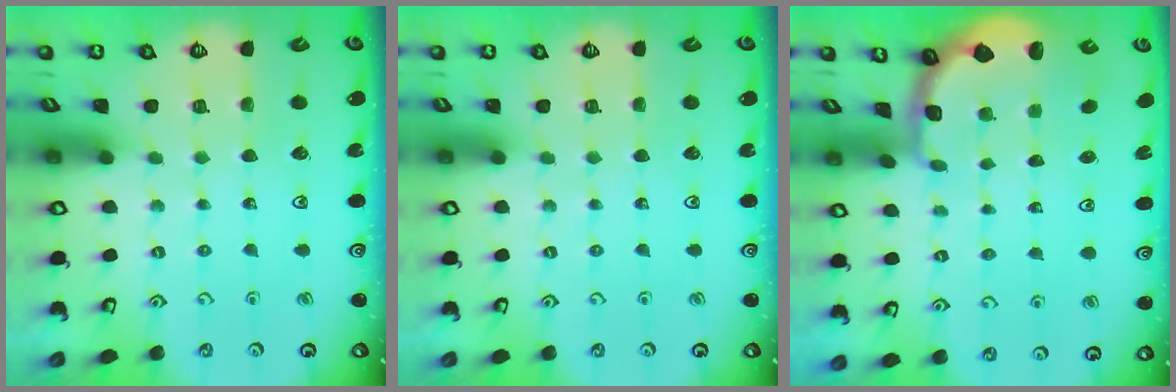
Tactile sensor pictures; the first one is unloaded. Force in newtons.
{"total": 0.0}
{"total": 1.2, "press": 1.2, "slide": 0.2}